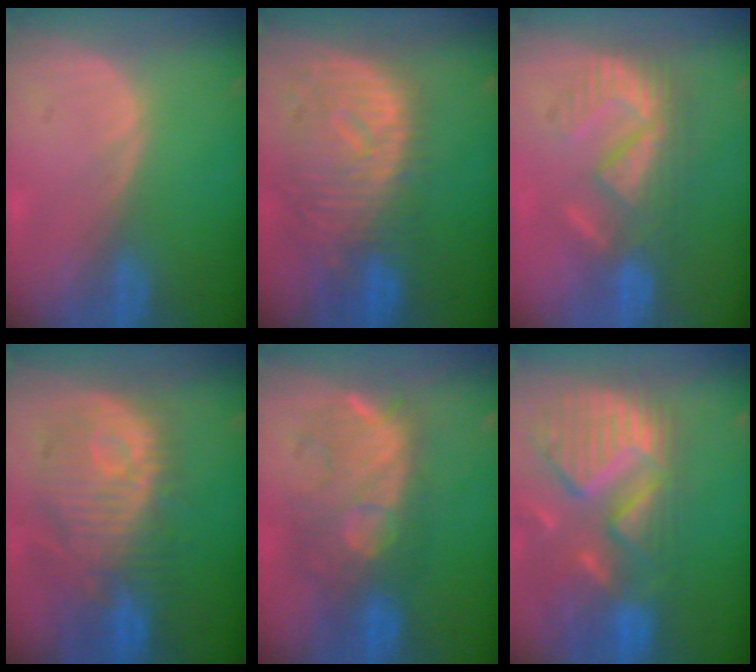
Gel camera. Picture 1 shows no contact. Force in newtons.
{"total": 11.1, "press": 9.8, "slide": 5.2}
{"total": 8.8, "press": 7.9, "slide": 3.9}
{"total": 11.6, "press": 10.7, "slide": 4.4}
{"total": 9.4, "press": 9.2, "slide": 1.9}
{"total": 13.5, "press": 11.4, "slide": 7.2}